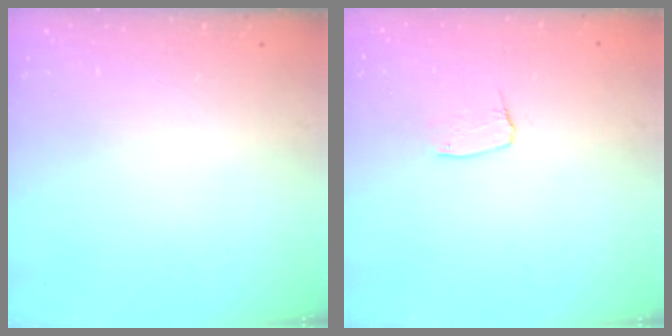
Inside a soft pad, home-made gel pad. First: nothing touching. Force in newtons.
{"total": 4.7, "press": 4.7, "slide": 0.3}